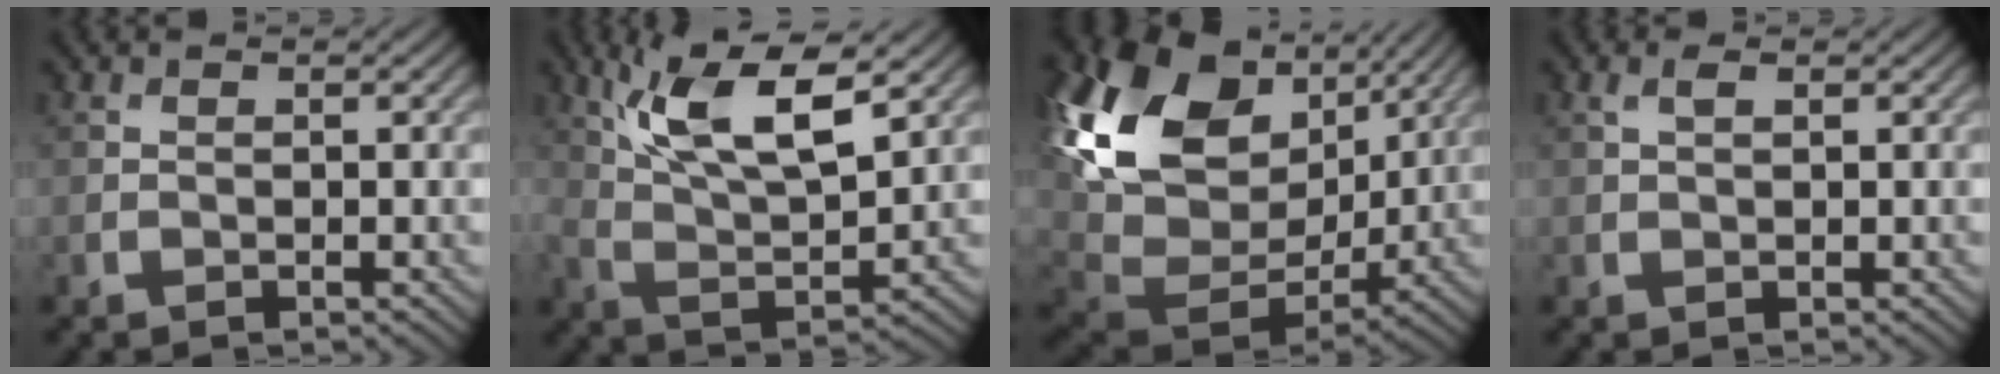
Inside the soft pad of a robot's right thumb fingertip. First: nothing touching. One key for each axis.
{"total": 11.7, "fx": 5.2, "fy": 4.1, "fz": 9.6, "tx": -0.196, "ty": 0.003, "tz": 0.096}
{"total": 18.9, "fx": 6.7, "fy": 12.7, "fz": 12.3, "tx": -0.300, "ty": 0.006, "tz": 0.138}
{"total": 1.3, "fx": 0.6, "fy": 0.5, "fz": 1.1, "tx": -0.027, "ty": 0.003, "tz": 0.013}